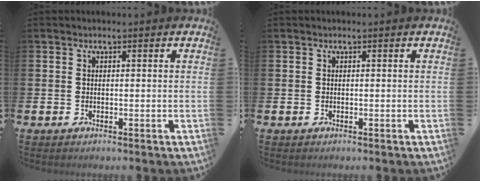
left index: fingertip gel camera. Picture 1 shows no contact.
{"total": 0.0}